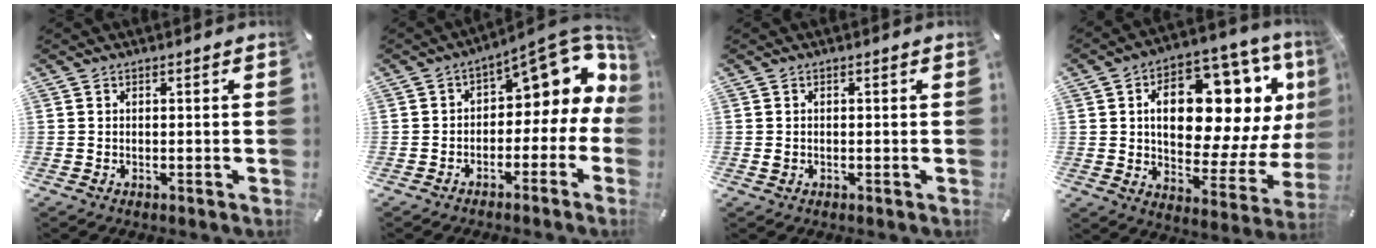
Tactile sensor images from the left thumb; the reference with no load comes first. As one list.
[{"total": 11.3, "force": [5.8, 5.7, 7.9], "torque": [-0.097, -0.050, 0.096]}, {"total": 0.9, "force": [-0.1, 0.8, 0.5], "torque": [-0.009, 0.004, -0.003]}, {"total": 22.9, "force": [7.2, 12.8, 17.5], "torque": [-0.247, -0.051, 0.116]}]